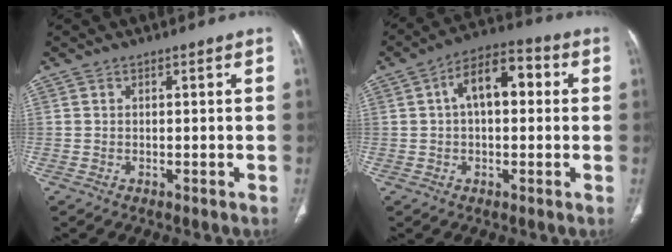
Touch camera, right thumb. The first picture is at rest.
{"total": 10.3, "force": [1.8, 5.6, 8.5], "torque": [-0.126, 0.033, 0.019]}